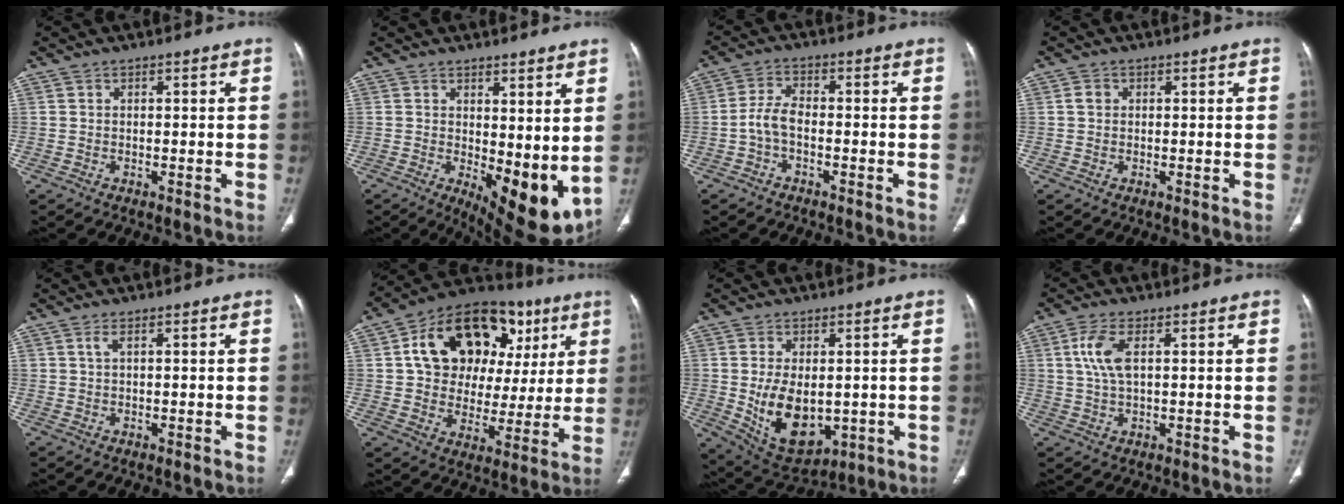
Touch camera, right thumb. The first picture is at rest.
{"total": 11.8, "force": [0.5, 5.1, 10.6], "torque": [-0.129, -0.033, 0.023]}
{"total": 4.2, "force": [-1.4, 2.0, 3.4], "torque": [-0.071, 0.018, -0.035]}
{"total": 1.4, "force": [0.2, 1.2, 0.7], "torque": [-0.010, 0.002, 0.003]}
{"total": 1.2, "force": [0.5, 0.4, 1.0], "torque": [-0.027, 0.007, 0.013]}
{"total": 24.1, "force": [8.1, 16.4, 15.7], "torque": [-0.185, 0.025, 0.125]}
{"total": 12.7, "force": [-0.9, 7.8, 10.0], "torque": [-0.151, -0.011, 0.014]}
{"total": 5.9, "force": [1.6, 2.5, 5.1], "torque": [-0.122, 0.001, 0.032]}